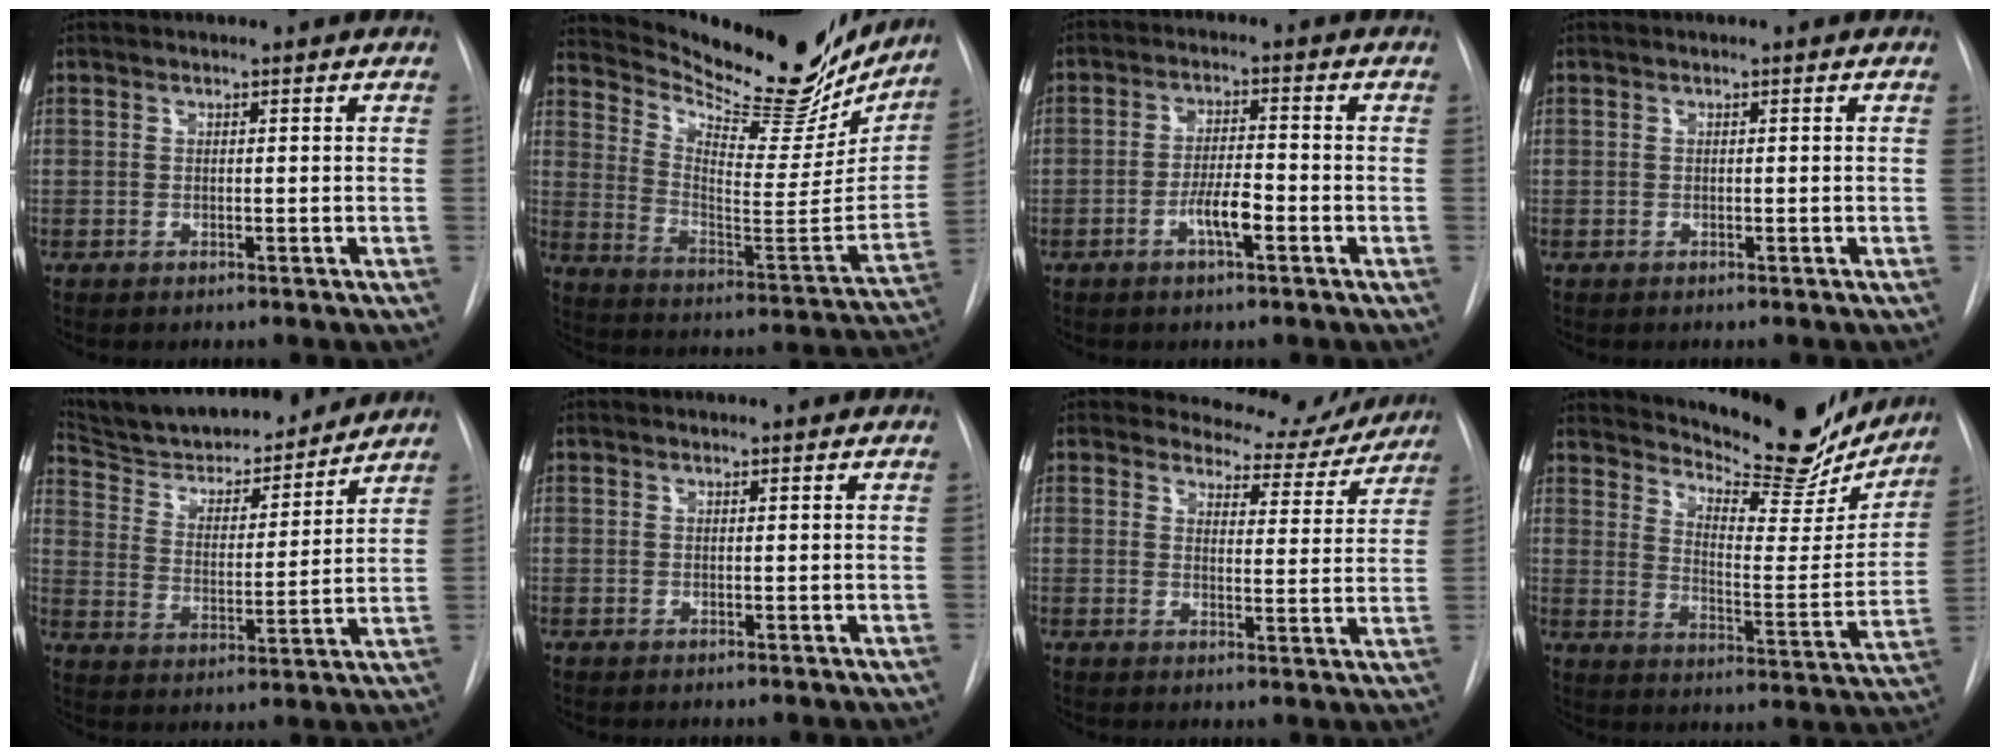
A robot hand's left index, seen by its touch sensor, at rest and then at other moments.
{"total": 26.5, "force": [23.3, 6.7, 10.8], "torque": [-0.171, -0.059, 0.322]}
{"total": 4.4, "force": [-2.0, 0.8, 3.8], "torque": [-0.072, 0.002, -0.037]}
{"total": 0.0}
{"total": 19.2, "force": [17.8, 3.8, 6.3], "torque": [-0.099, -0.002, 0.275]}
{"total": 1.3, "force": [1.2, 0.1, 0.1], "torque": [-0.010, 0.013, 0.018]}
{"total": 8.7, "force": [8.3, 2.6, -0.2], "torque": [0.017, -0.025, 0.091]}
{"total": 21.2, "force": [18.9, 5.3, 8.0], "torque": [-0.115, -0.045, 0.248]}